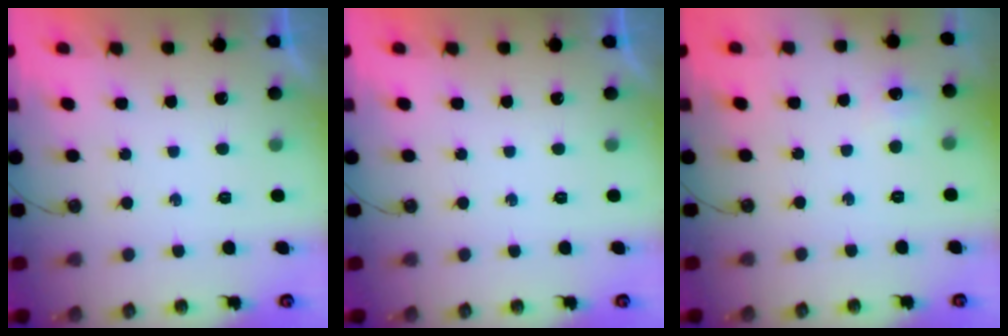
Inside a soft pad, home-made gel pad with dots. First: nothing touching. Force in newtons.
{"total": 0.0}
{"total": 4.4, "press": 4.4, "slide": 0.6}